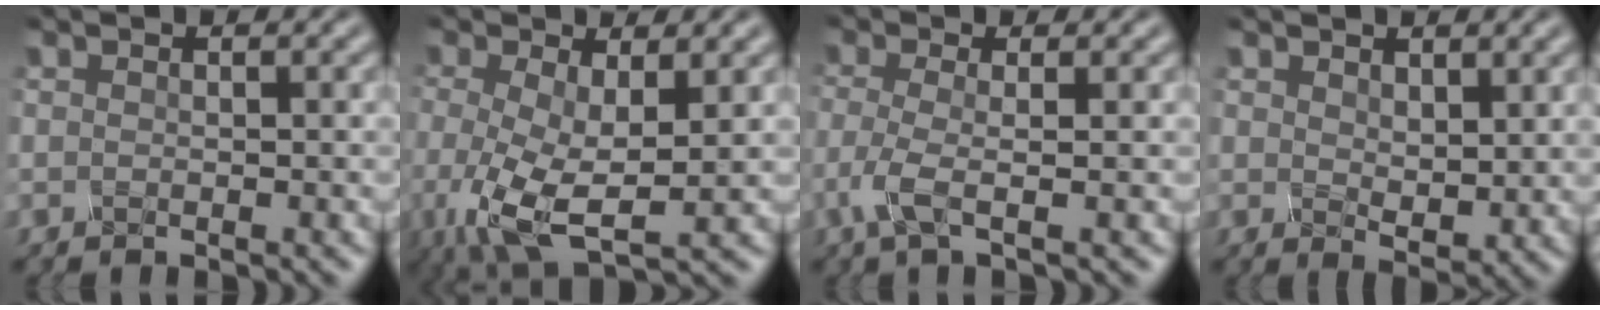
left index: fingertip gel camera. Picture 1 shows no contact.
{"total": 6.2, "force": [-1.3, 2.4, 5.5], "torque": [-0.142, -0.021, -0.004]}
{"total": 2.2, "force": [-1.3, 0.0, 1.8], "torque": [-0.062, -0.002, -0.017]}
{"total": 1.7, "force": [1.3, 0.5, 1.0], "torque": [-0.032, -0.006, 0.044]}